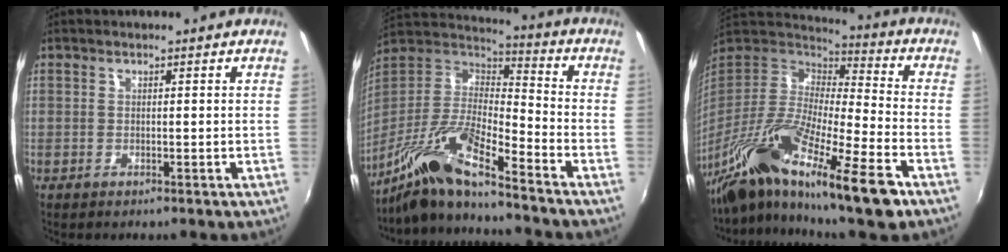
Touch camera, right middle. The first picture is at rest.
{"total": 14.6, "force": [-11.1, 1.1, 9.3], "torque": [-0.184, -0.007, -0.226]}
{"total": 23.7, "force": [-15.4, 2.8, 17.8], "torque": [-0.305, -0.037, -0.285]}